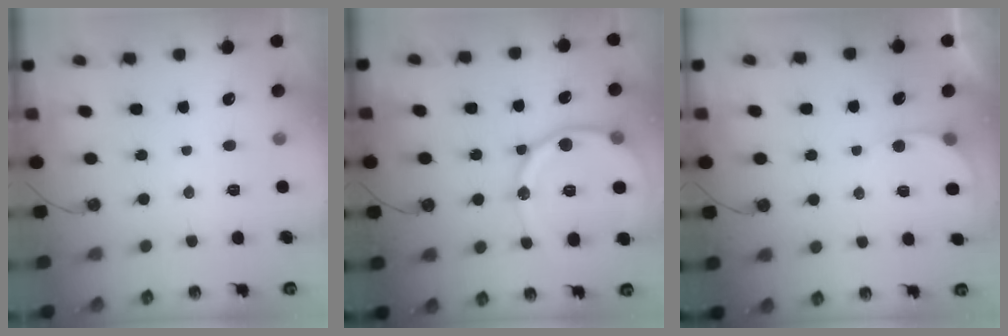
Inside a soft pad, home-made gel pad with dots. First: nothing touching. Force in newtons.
{"total": 16.6, "press": 16.5, "slide": 2.1}
{"total": 3.7, "press": 3.7, "slide": 0.2}